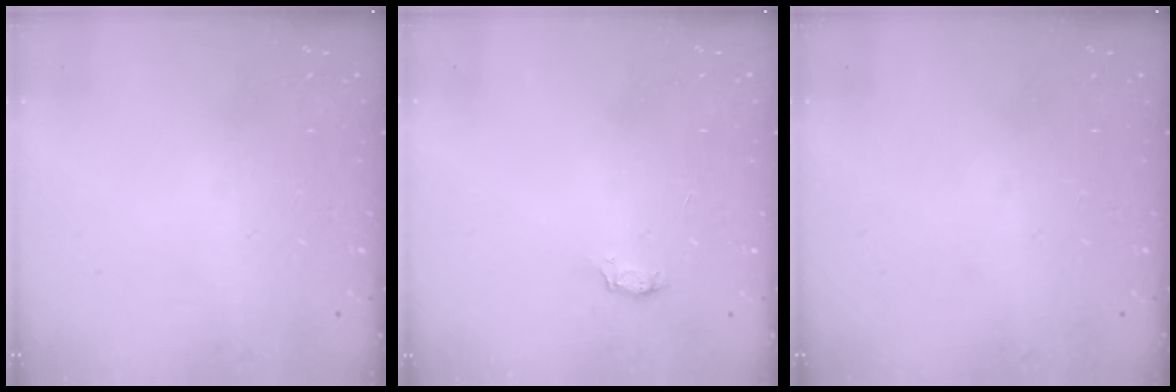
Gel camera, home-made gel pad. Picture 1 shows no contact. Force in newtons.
{"total": 3.6, "press": 3.6, "slide": 0.5}
{"total": 0.0}